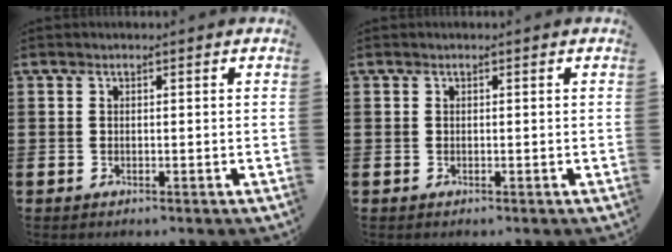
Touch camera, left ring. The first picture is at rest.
{"total": 0.0}